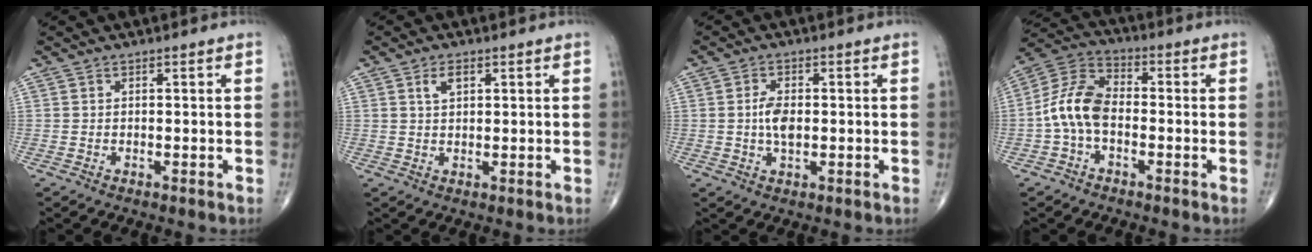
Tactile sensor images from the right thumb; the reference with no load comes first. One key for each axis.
{"total": 2.7, "fx": 1.3, "fy": 1.4, "fz": 2.0, "tx": -0.033, "ty": -0.002, "tz": 0.024}
{"total": 4.2, "fx": 0.0, "fy": 2.2, "fz": 3.6, "tx": -0.069, "ty": -0.001, "tz": -0.003}
{"total": 9.7, "fx": -1.8, "fy": 5.9, "fz": 7.5, "tx": -0.146, "ty": 0.034, "tz": -0.048}